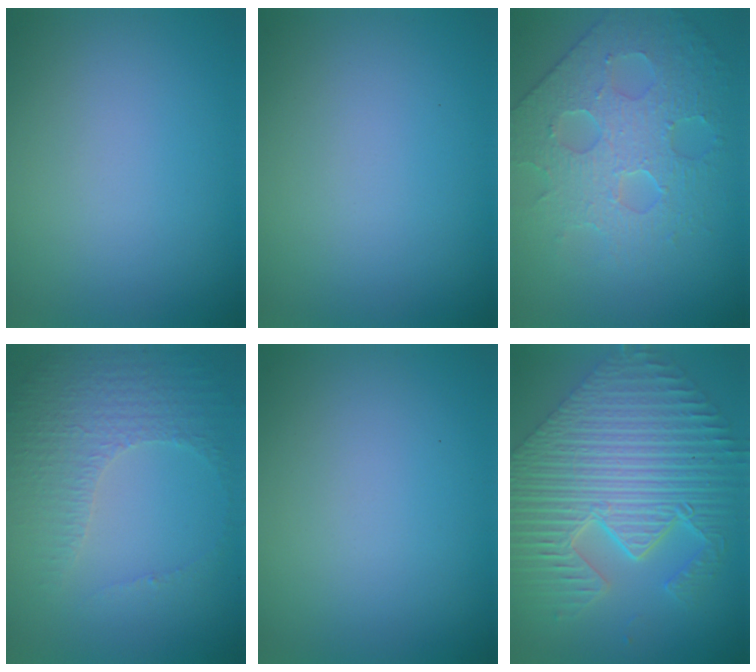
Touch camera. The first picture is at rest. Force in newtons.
{"total": 0.0}
{"total": 4.6, "press": 4.4, "slide": 1.1}
{"total": 4.6, "press": 3.1, "slide": 3.3}
{"total": 0.0}
{"total": 11.1, "press": 8.1, "slide": 7.6}